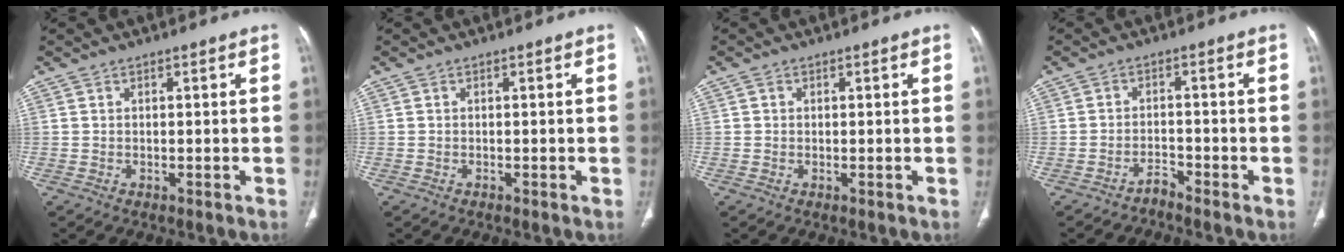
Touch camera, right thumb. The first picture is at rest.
{"total": 0.0}
{"total": 0.5, "force": [0.1, 0.5, 0.1], "torque": [0.000, 0.002, 0.002]}
{"total": 1.8, "force": [-1.8, 0.2, 0.1], "torque": [0.003, 0.009, -0.031]}